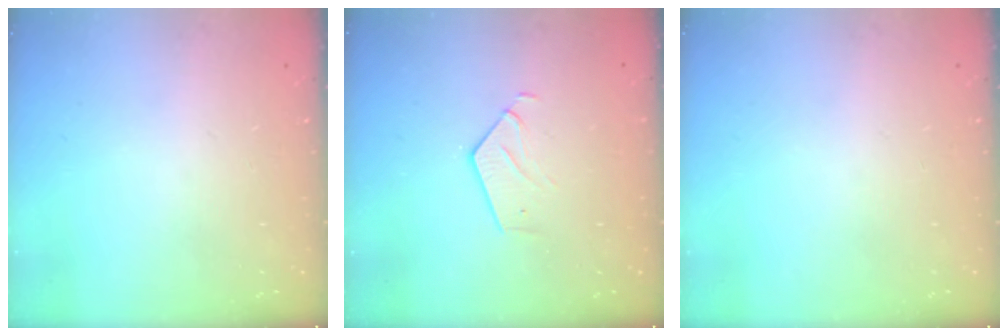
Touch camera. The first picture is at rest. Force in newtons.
{"total": 3.6, "press": 3.6, "slide": 0.3}
{"total": 0.0}